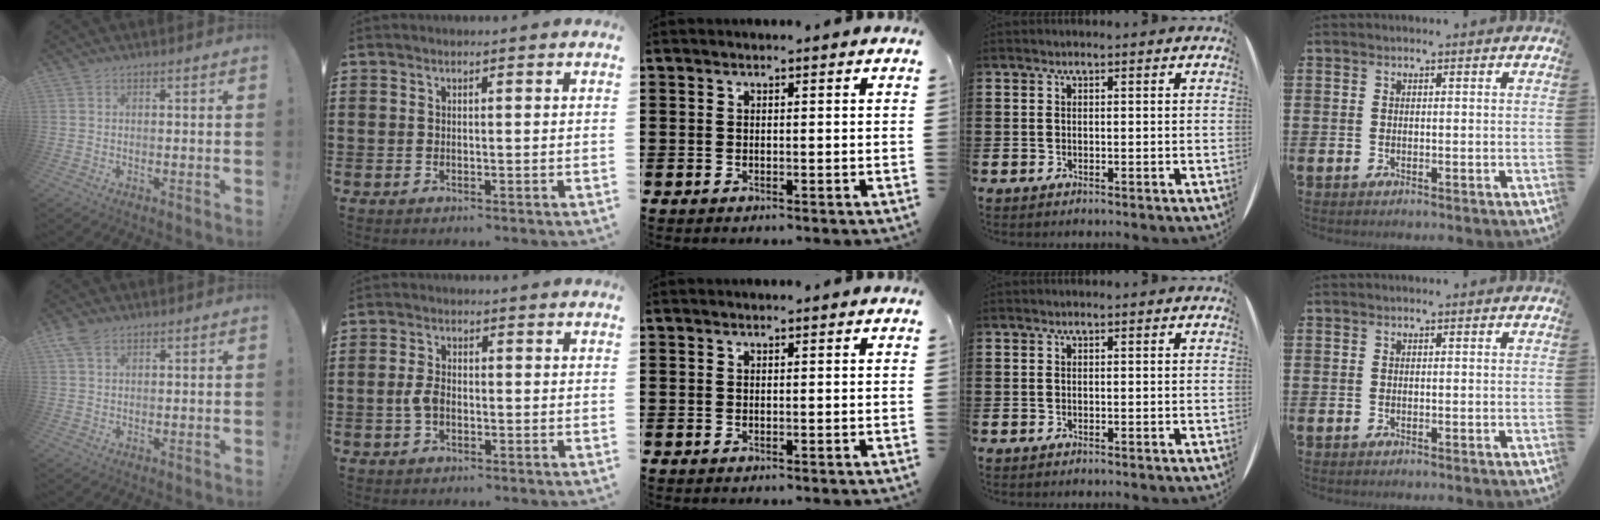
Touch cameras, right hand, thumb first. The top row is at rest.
{"thumb": {"total": 4.2, "force": [2.4, 2.2, 2.7], "torque": [-0.049, -0.005, 0.047]}, "index": {"total": 3.1, "force": [-0.8, 1.7, 2.6], "torque": [-0.071, -0.008, -0.019]}}